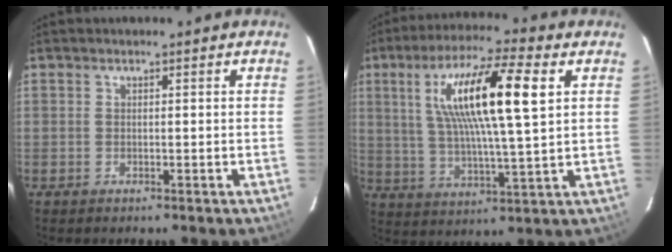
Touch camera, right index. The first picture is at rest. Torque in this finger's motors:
{"motor_torque": [1.02, 0.85, 1.05, 0.21]}